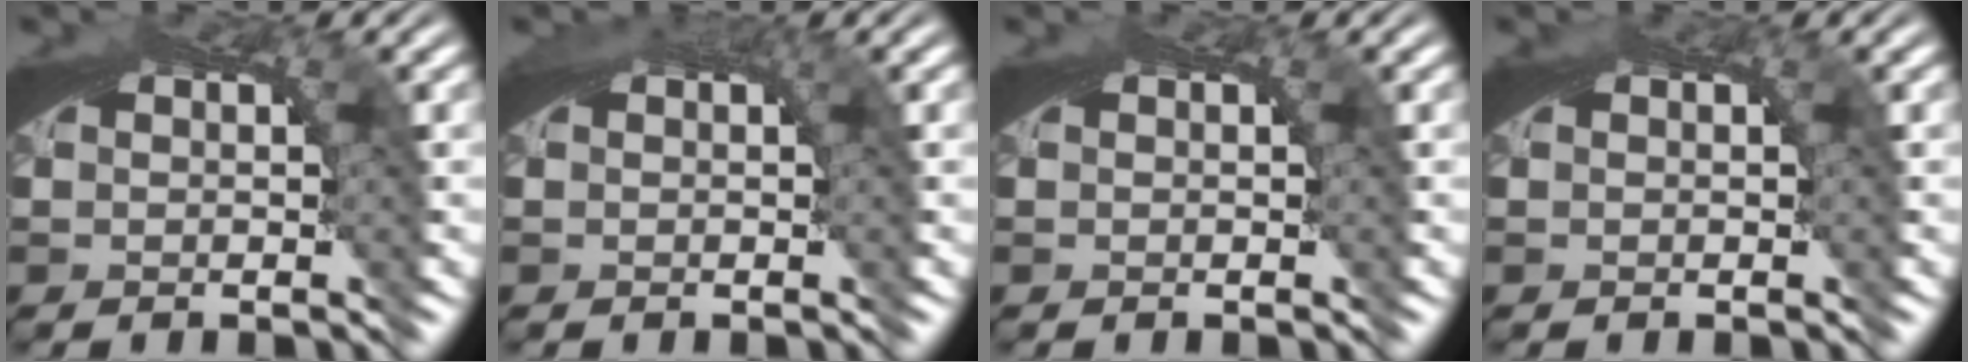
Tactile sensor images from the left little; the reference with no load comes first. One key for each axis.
{"total": 0.0}
{"total": 0.0}
{"total": 0.0}